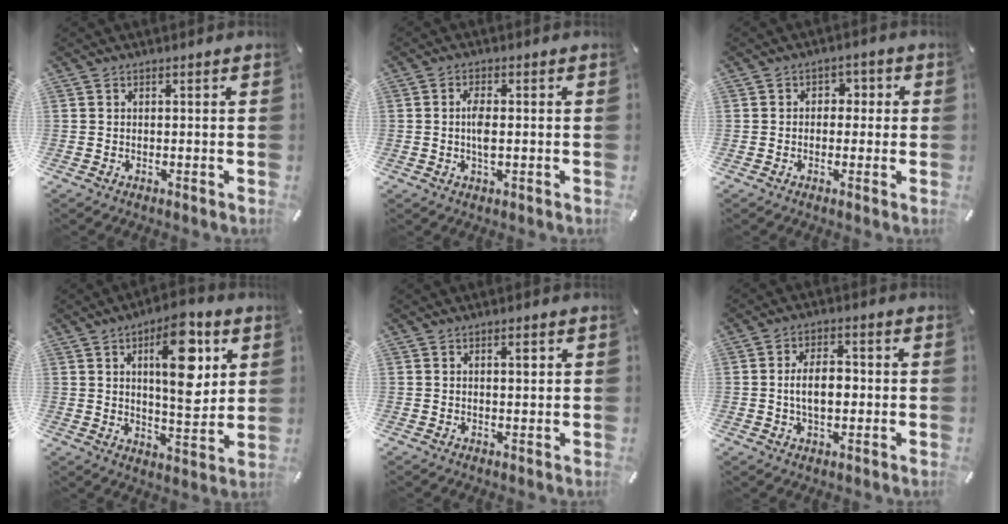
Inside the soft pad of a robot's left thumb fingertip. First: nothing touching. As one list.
[{"total": 3.9, "force": [-0.2, 1.5, 3.6], "torque": [-0.082, -0.003, -0.008]}, {"total": 3.1, "force": [-1.1, 2.6, 1.3], "torque": [-0.017, 0.011, -0.027]}, {"total": 15.6, "force": [6.1, 6.4, 12.9], "torque": [-0.185, -0.020, 0.097]}, {"total": 2.0, "force": [0.7, 0.8, 1.7], "torque": [-0.018, -0.003, 0.007]}, {"total": 7.5, "force": [-0.4, 4.5, 6.0], "torque": [-0.099, 0.004, -0.011]}]